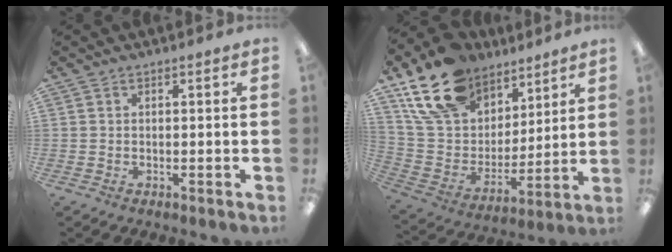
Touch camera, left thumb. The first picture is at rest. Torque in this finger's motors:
{"motor_torque": [2.73, 1.91, 1.55, -1.22, 0.55]}